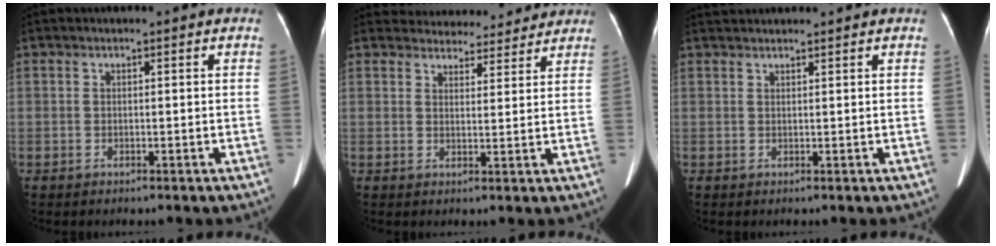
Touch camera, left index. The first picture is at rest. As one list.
[{"total": 11.2, "force": [10.7, 3.2, 1.3], "torque": [0.009, 0.005, 0.125]}, {"total": 3.6, "force": [3.4, 0.1, 1.0], "torque": [-0.010, 0.025, 0.053]}]